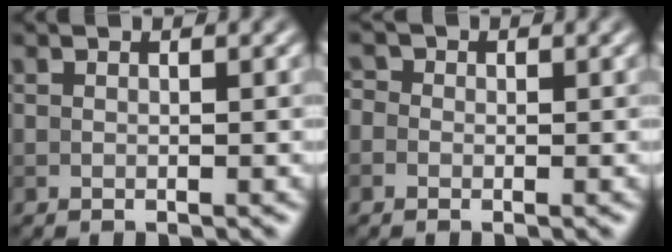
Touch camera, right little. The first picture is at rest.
{"total": 1.5, "force": [0.2, 1.3, 0.6], "torque": [-0.005, 0.001, -0.017]}